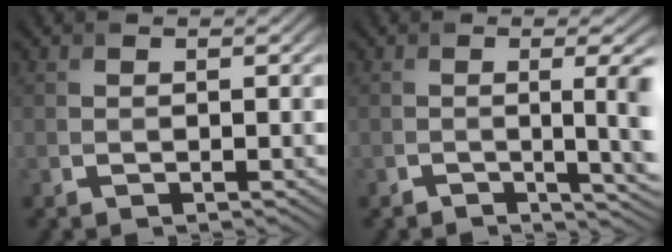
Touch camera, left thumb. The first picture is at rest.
{"total": 5.2, "force": [-0.3, 1.9, 4.8], "torque": [-0.050, -0.003, -0.001]}